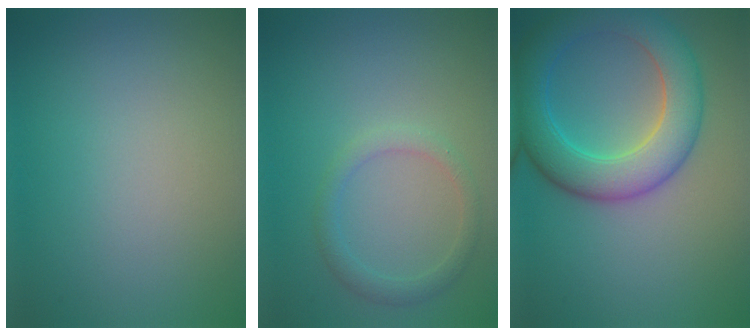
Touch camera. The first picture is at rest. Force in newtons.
{"total": 1.8, "press": 1.8, "slide": 0.1}
{"total": 7.3, "press": 7.3, "slide": 0.1}